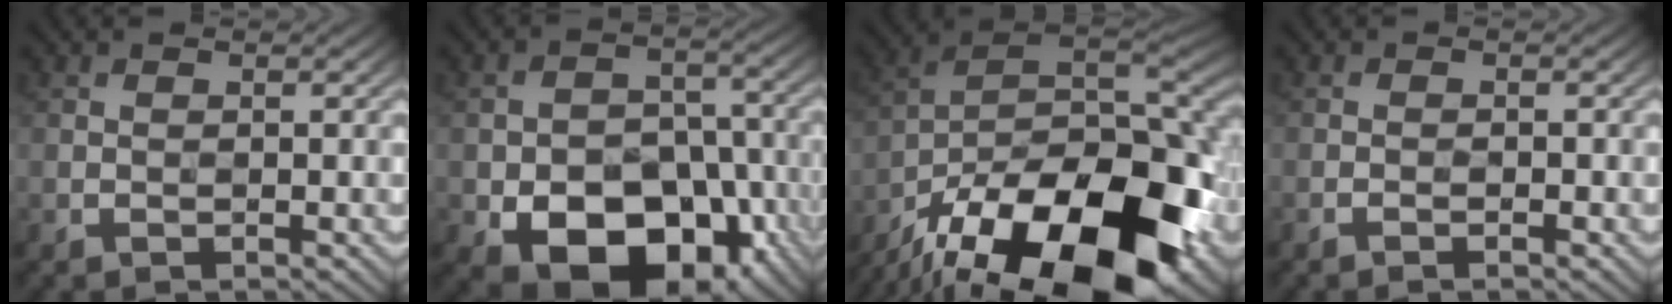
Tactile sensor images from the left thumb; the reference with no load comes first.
{"total": 14.4, "force": [-6.6, 9.1, 9.0], "torque": [-0.145, -0.026, -0.107]}
{"total": 22.8, "force": [-14.1, 9.4, 15.3], "torque": [-0.250, -0.033, -0.212]}
{"total": 0.6, "force": [-0.5, -0.2, 0.3], "torque": [-0.006, 0.004, -0.010]}